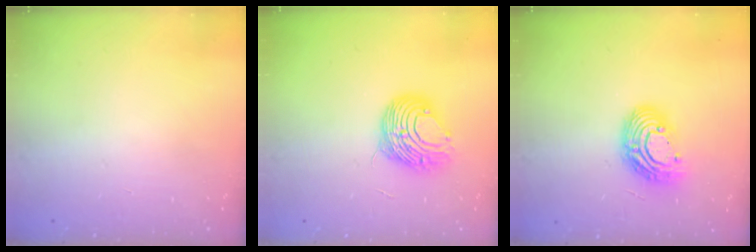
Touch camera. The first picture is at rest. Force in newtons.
{"total": 10.6, "press": 10.5, "slide": 1.0}
{"total": 12.3, "press": 12.3, "slide": 1.0}